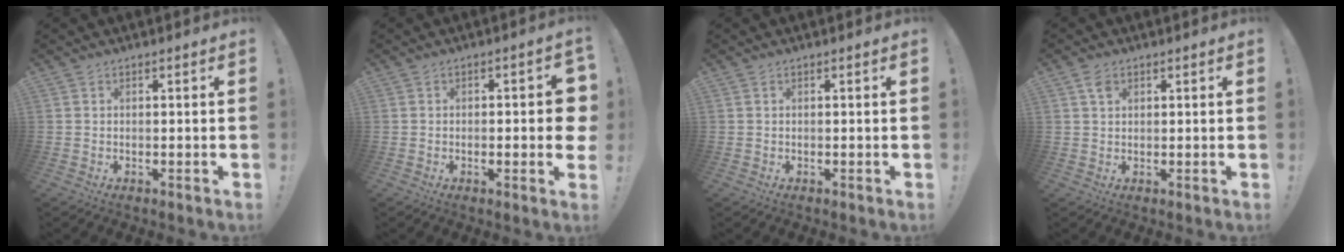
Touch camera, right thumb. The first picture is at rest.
{"total": 4.4, "force": [-0.3, 1.2, 4.2], "torque": [-0.046, -0.006, -0.006]}
{"total": 0.0}
{"total": 2.9, "force": [1.5, 1.8, 1.7], "torque": [-0.020, -0.005, 0.025]}